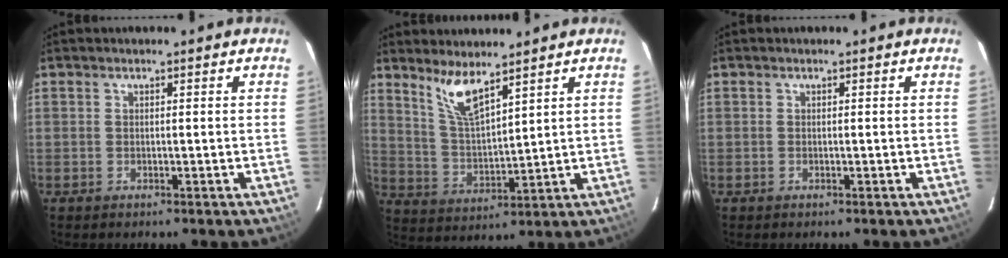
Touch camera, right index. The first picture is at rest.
{"total": 7.6, "force": [5.7, 1.3, 4.8], "torque": [-0.095, -0.009, 0.124]}
{"total": 0.0}